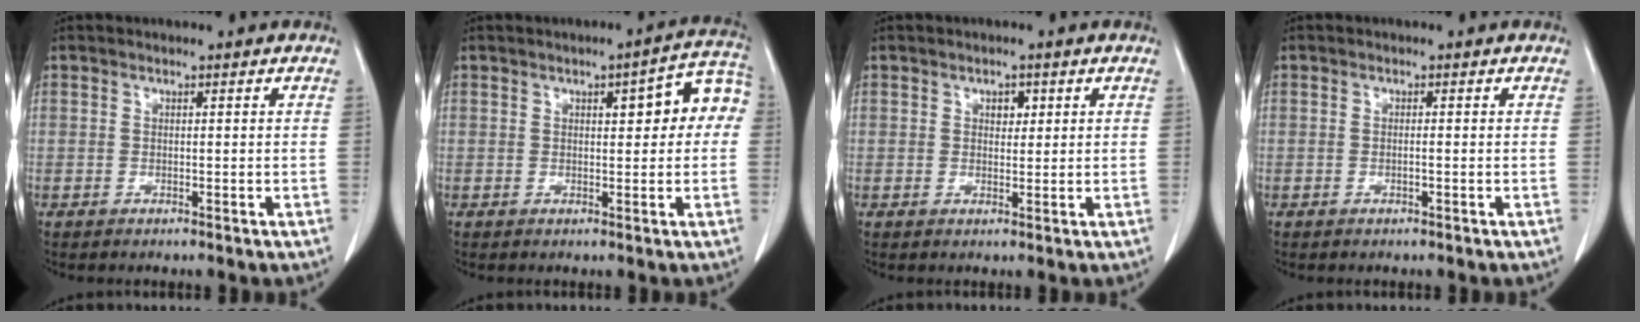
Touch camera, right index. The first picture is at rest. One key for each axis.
{"total": 7.5, "fx": 1.6, "fy": 2.4, "fz": 6.9, "tx": -0.078, "ty": 0.031, "tz": 0.014}
{"total": 1.8, "fx": 0.7, "fy": 1.2, "fz": 1.2, "tx": -0.014, "ty": 0.000, "tz": 0.010}
{"total": 0.7, "fx": -0.2, "fy": 0.0, "fz": 0.6, "tx": -0.014, "ty": 0.000, "tz": -0.002}